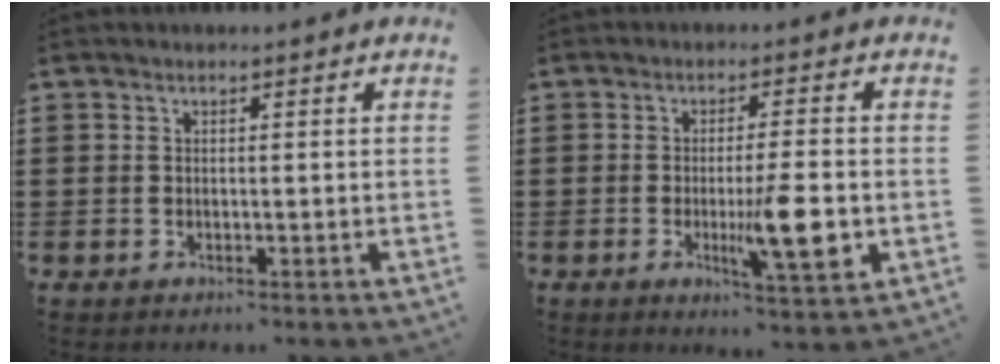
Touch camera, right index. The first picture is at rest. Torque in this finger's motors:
{"motor_torque": [1.65, -0.48, 0.86, 0.21]}